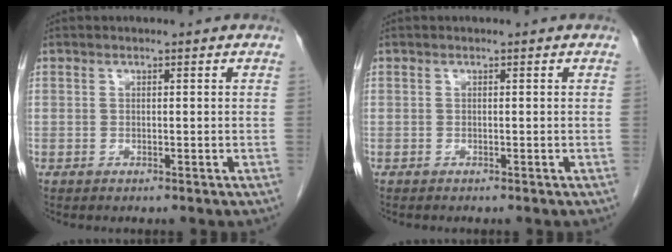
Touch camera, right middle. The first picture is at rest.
{"total": 0.0}